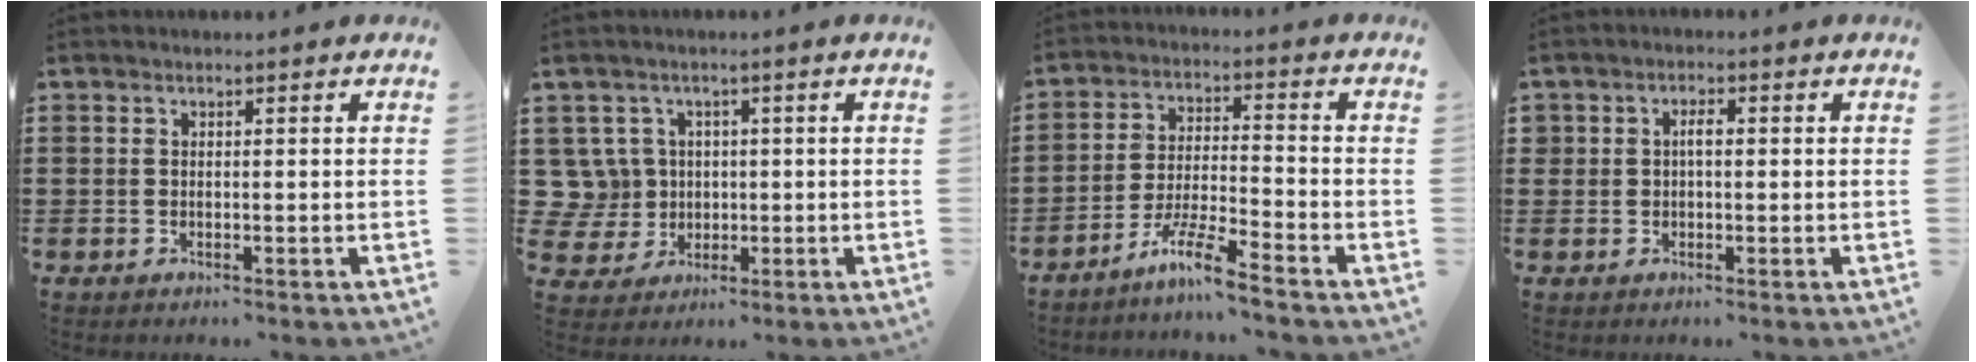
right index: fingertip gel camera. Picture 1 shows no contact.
{"total": 6.3, "force": [0.9, 6.1, 1.5], "torque": [-0.078, 0.010, 0.016]}
{"total": 7.1, "force": [-5.9, -0.1, 4.0], "torque": [-0.094, -0.011, -0.117]}
{"total": 1.9, "force": [0.2, 1.2, 1.5], "torque": [-0.030, 0.006, 0.003]}